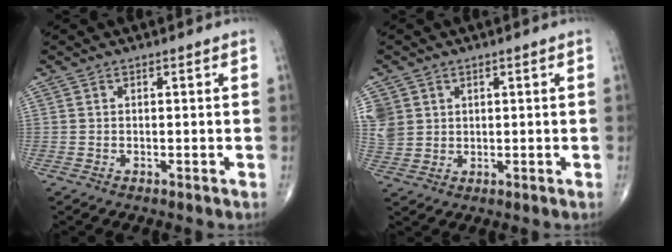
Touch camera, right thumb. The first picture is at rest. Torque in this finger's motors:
{"motor_torque": [-0.24, -0.28, 0.36, 0.28, 0.01]}